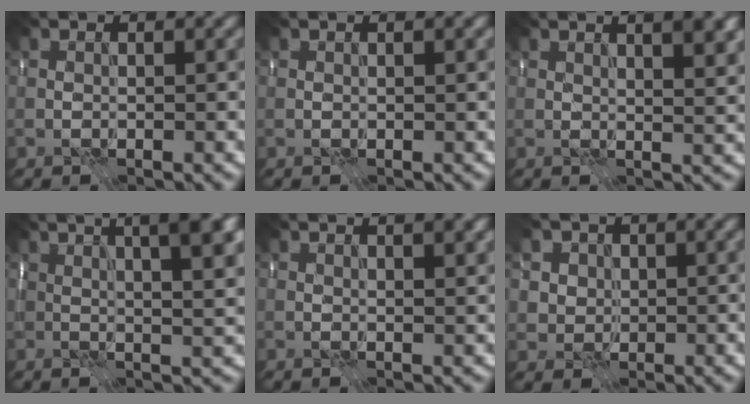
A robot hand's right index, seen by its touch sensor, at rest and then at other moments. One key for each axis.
{"total": 0.9, "fx": 0.5, "fy": 0.0, "fz": 0.8, "tx": -0.012, "ty": 0.000, "tz": 0.009}
{"total": 5.6, "fx": 2.8, "fy": 2.1, "fz": 4.4, "tx": -0.040, "ty": 0.021, "tz": 0.026}
{"total": 9.2, "fx": 3.9, "fy": 2.9, "fz": 7.8, "tx": -0.071, "ty": 0.035, "tz": 0.035}
{"total": 2.8, "fx": 1.5, "fy": 0.8, "fz": 2.2, "tx": -0.027, "ty": 0.003, "tz": 0.018}
{"total": 4.1, "fx": 1.8, "fy": 3.4, "fz": 1.4, "tx": -0.036, "ty": 0.000, "tz": 0.032}